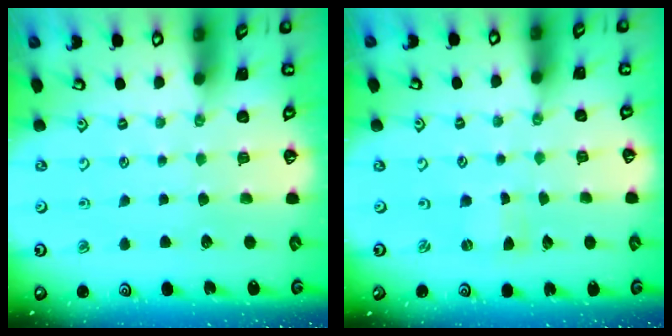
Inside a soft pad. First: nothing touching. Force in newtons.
{"total": 0.0}